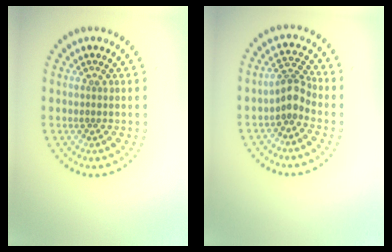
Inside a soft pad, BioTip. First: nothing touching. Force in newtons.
{"total": 2.5, "press": 1.9, "slide": 1.6}